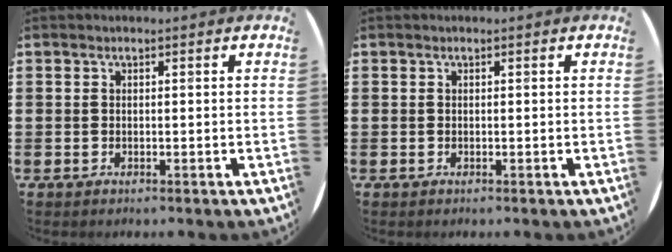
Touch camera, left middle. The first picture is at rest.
{"total": 0.0}